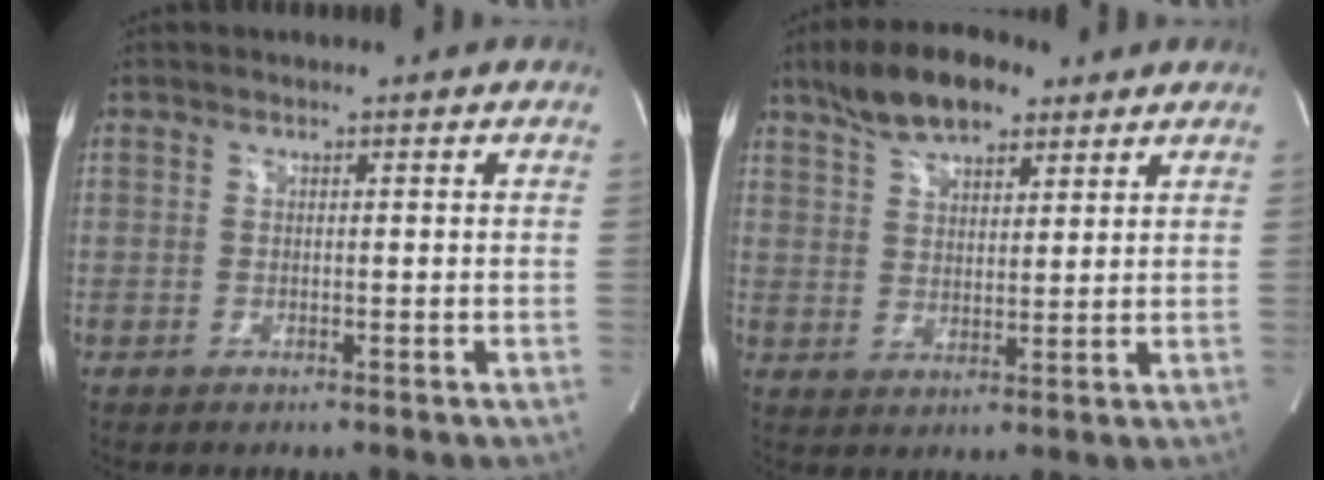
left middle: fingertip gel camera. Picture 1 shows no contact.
{"total": 9.4, "force": [6.6, 3.8, 5.5], "torque": [-0.100, 0.017, 0.118]}